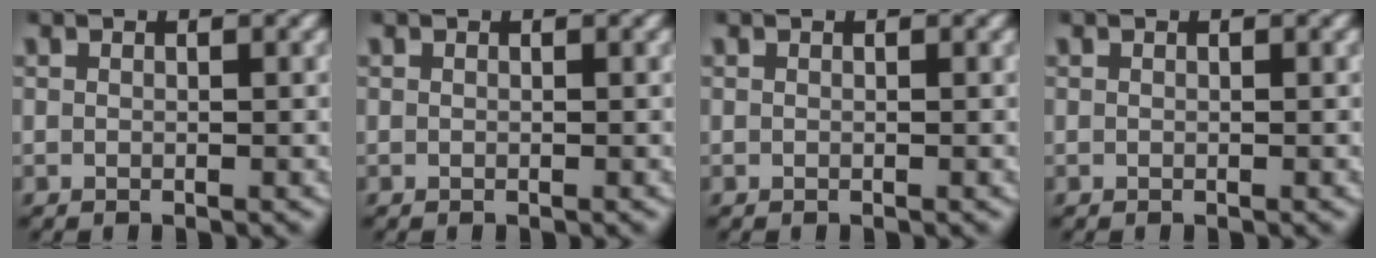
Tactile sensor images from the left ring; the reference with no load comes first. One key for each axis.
{"total": 1.1, "fx": -0.2, "fy": -1.0, "fz": -0.3, "tx": 0.013, "ty": -0.012, "tz": 0.007}
{"total": 0.0}
{"total": 0.0}